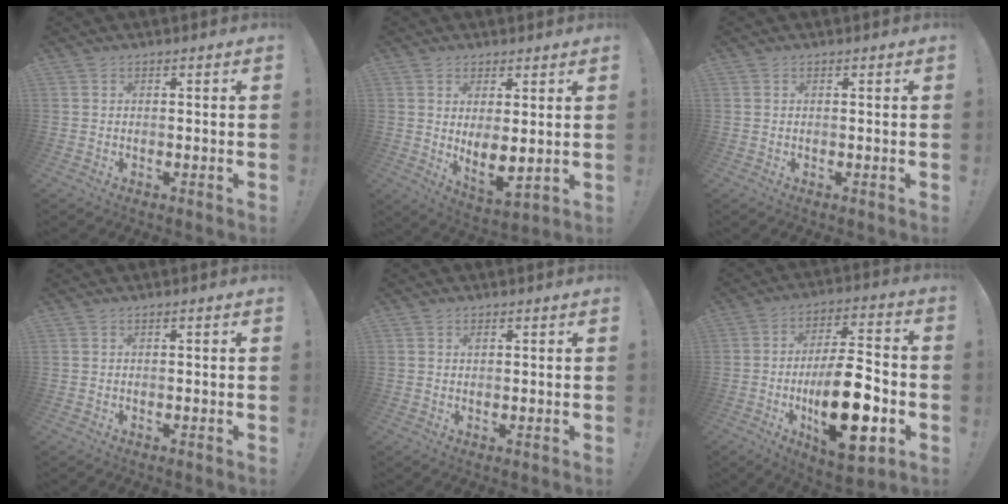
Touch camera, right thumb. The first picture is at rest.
{"total": 6.5, "force": [2.0, 2.7, 5.6], "torque": [-0.067, -0.042, 0.040]}
{"total": 0.0}
{"total": 0.6, "force": [0.0, -0.1, 0.6], "torque": [-0.013, 0.001, -0.001]}
{"total": 0.7, "force": [0.5, 0.4, 0.4], "torque": [-0.007, 0.001, 0.010]}
{"total": 22.2, "force": [-5.9, 8.9, 19.5], "torque": [-0.340, 0.023, -0.088]}